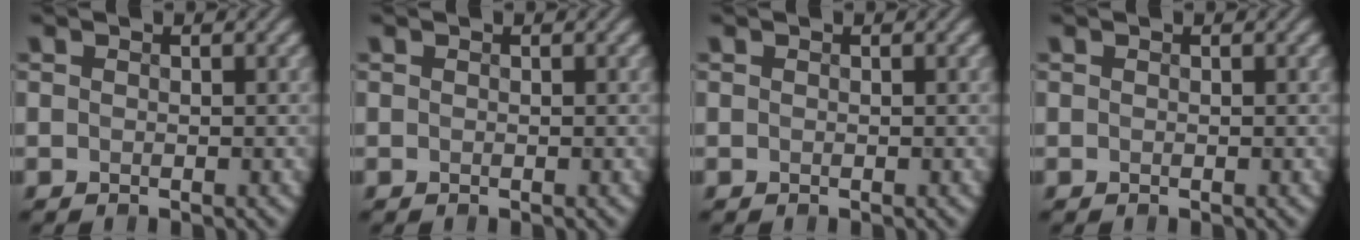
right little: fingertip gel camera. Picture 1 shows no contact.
{"total": 0.0}
{"total": 0.0}
{"total": 0.0}